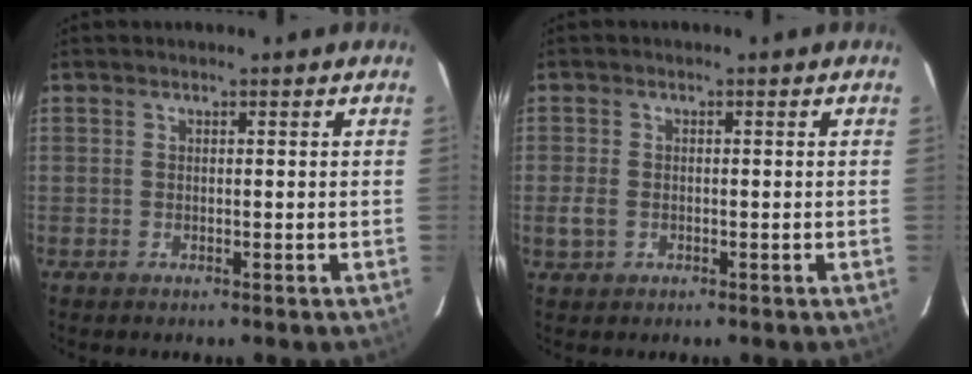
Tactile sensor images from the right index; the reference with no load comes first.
{"total": 2.8, "force": [-0.9, 2.3, 1.4], "torque": [-0.032, 0.000, -0.016]}